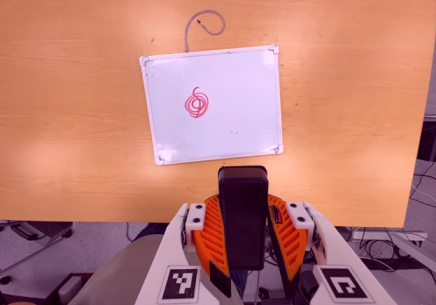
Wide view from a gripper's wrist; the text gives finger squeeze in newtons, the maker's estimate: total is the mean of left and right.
{"total": 11.6, "left": 9.3, "right": 14.0}